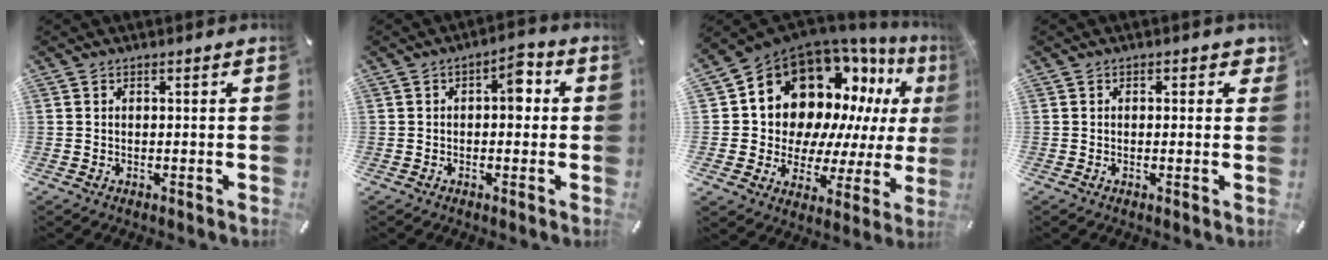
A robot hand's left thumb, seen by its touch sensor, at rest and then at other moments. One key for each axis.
{"total": 5.4, "fx": 0.4, "fy": 2.9, "fz": 4.5, "tx": -0.057, "ty": 0.003, "tz": -0.003}
{"total": 16.6, "fx": 9.7, "fy": 11.9, "fz": 6.5, "tx": -0.103, "ty": -0.102, "tz": 0.189}
{"total": 1.6, "fx": 0.2, "fy": 1.1, "fz": 1.1, "tx": -0.006, "ty": 0.001, "tz": -0.002}